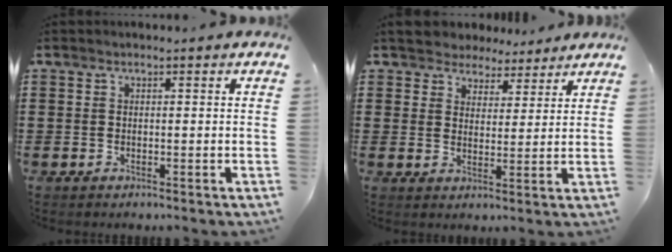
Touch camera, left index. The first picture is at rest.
{"total": 4.3, "force": [3.8, 1.9, -0.5], "torque": [-0.015, -0.011, 0.069]}